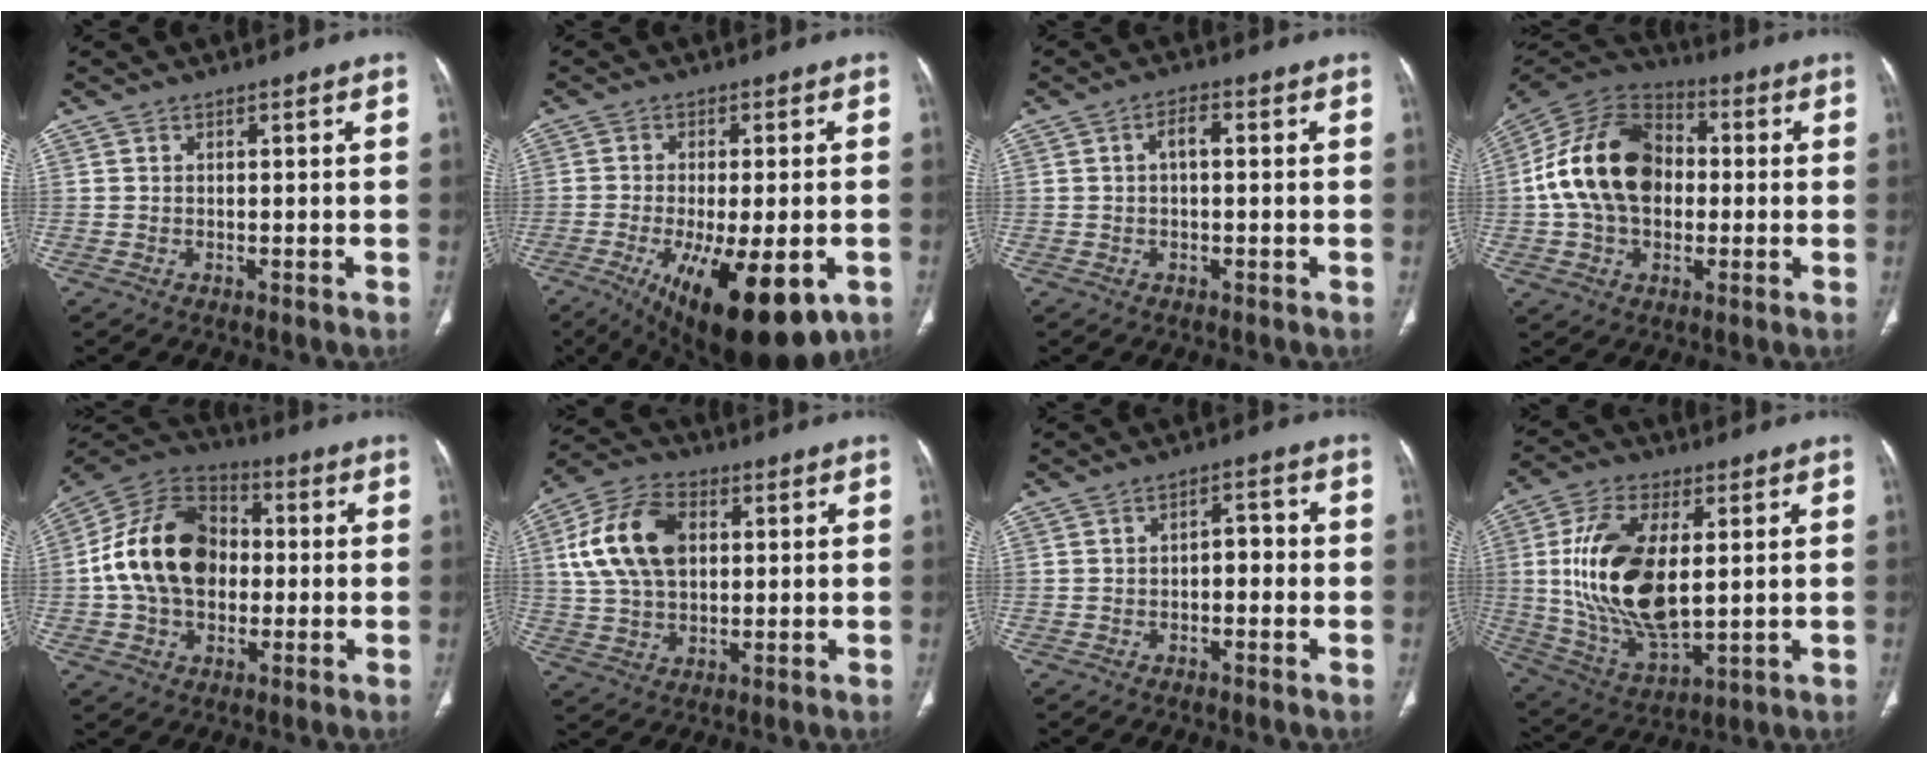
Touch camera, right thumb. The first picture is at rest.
{"total": 19.4, "force": [-8.1, 7.3, 16.0], "torque": [-0.228, -0.020, -0.107]}
{"total": 2.7, "force": [0.2, 1.2, 2.4], "torque": [-0.040, 0.011, 0.001]}
{"total": 19.5, "force": [0.4, 13.8, 13.9], "torque": [-0.240, 0.029, -0.001]}
{"total": 18.9, "force": [0.0, 13.6, 13.1], "torque": [-0.216, 0.030, -0.006]}
{"total": 14.9, "force": [3.2, 9.7, 10.9], "torque": [-0.199, 0.013, 0.056]}
{"total": 3.4, "force": [-0.7, 2.0, 2.6], "torque": [-0.023, 0.016, -0.017]}
{"total": 19.6, "force": [2.4, 9.8, 16.8], "torque": [-0.324, -0.017, 0.053]}